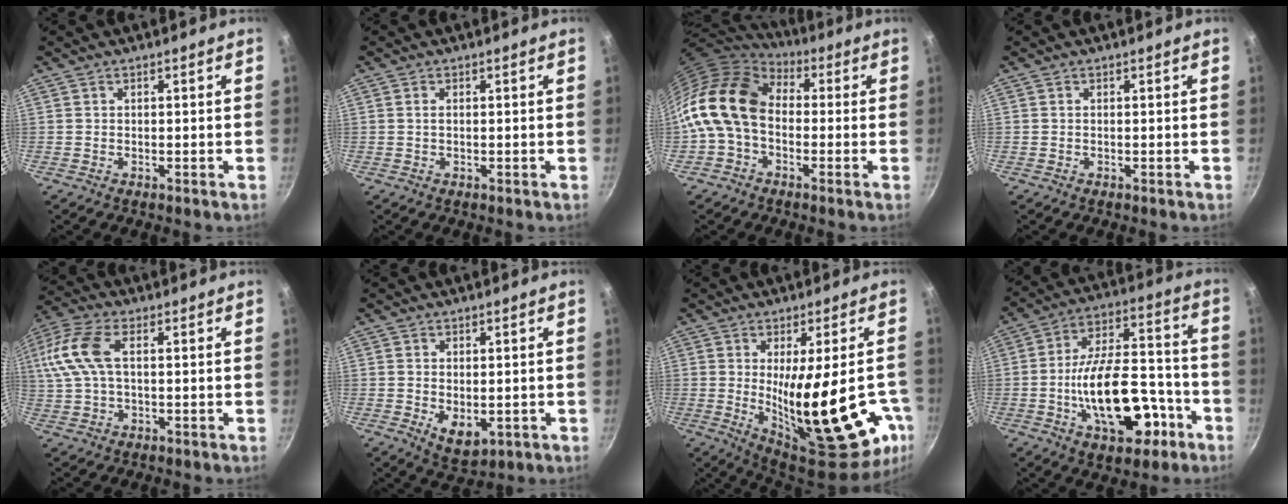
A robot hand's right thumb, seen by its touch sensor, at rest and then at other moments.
{"total": 0.9, "force": [0.2, 0.4, 0.8], "torque": [-0.015, 0.001, 0.002]}
{"total": 16.9, "force": [-0.5, 12.1, 11.8], "torque": [-0.215, 0.034, -0.028]}
{"total": 0.0}
{"total": 13.3, "force": [2.6, 7.2, 10.9], "torque": [-0.242, 0.023, 0.040]}
{"total": 5.9, "force": [-0.6, 3.7, 4.6], "torque": [-0.067, -0.016, 0.002]}
{"total": 26.2, "force": [-4.7, 8.7, 24.2], "torque": [-0.316, -0.038, -0.038]}
{"total": 20.6, "force": [-7.1, 10.6, 16.1], "torque": [-0.228, 0.065, -0.098]}